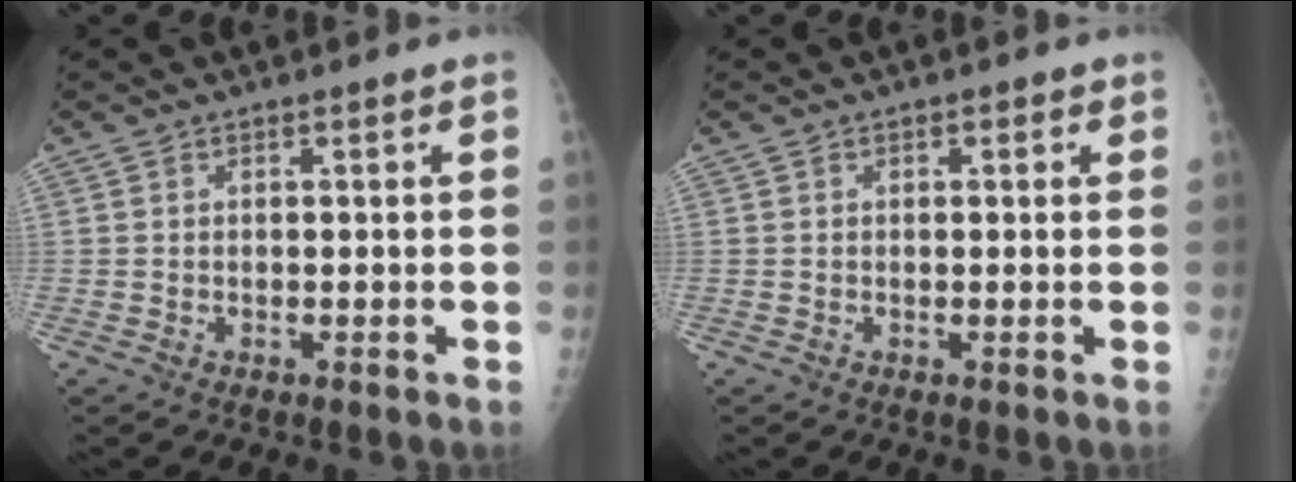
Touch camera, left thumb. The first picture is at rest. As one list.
[{"total": 1.2, "force": [0.5, 0.8, 0.7], "torque": [0.000, 0.001, 0.004]}]